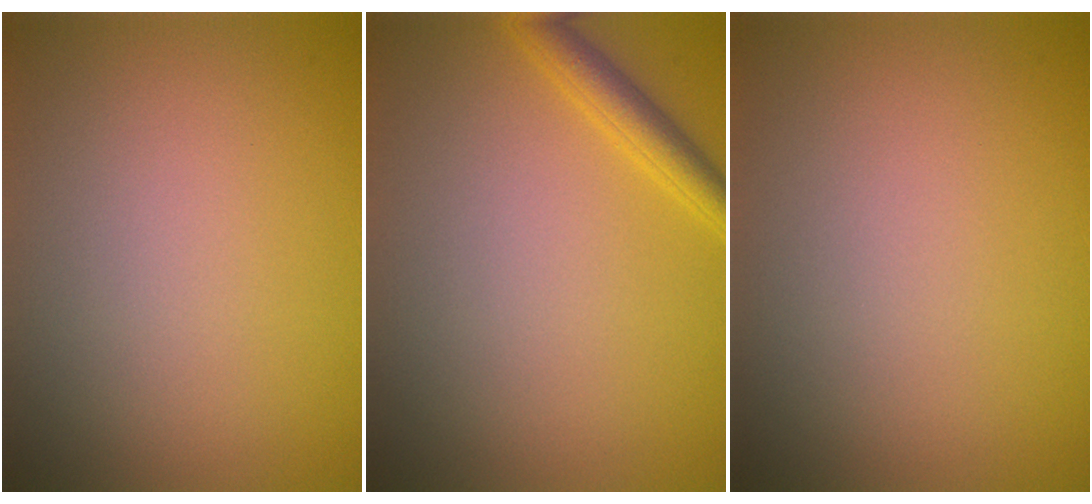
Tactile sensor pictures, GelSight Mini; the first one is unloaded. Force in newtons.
{"total": 2.3, "press": 2.3, "slide": 0.2}
{"total": 0.0}